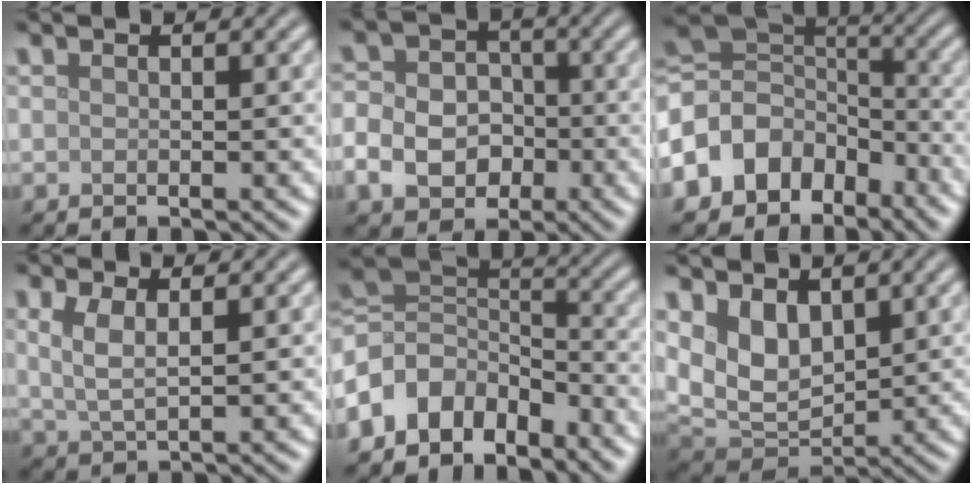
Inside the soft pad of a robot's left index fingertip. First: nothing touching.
{"total": 6.6, "force": [-2.3, 5.3, 3.2], "torque": [-0.037, -0.008, -0.058]}
{"total": 9.6, "force": [-4.7, 7.4, 3.9], "torque": [-0.094, 0.001, -0.094]}
{"total": 2.8, "force": [0.9, 1.1, 2.4], "torque": [-0.056, -0.002, 0.023]}
{"total": 7.5, "force": [-4.3, 5.1, 3.4], "torque": [-0.049, 0.007, -0.095]}
{"total": 5.6, "force": [2.1, 3.7, 3.7], "torque": [-0.077, -0.017, 0.044]}